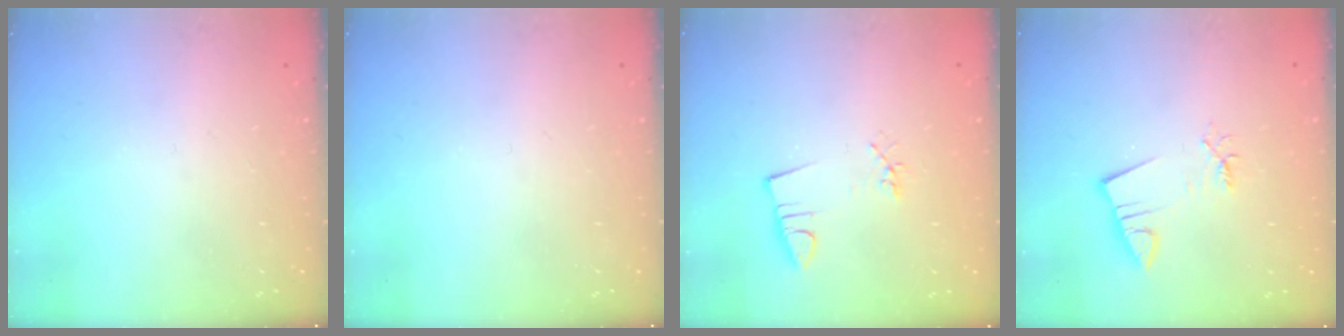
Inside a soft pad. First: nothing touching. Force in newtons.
{"total": 0.0}
{"total": 2.6, "press": 0.9, "slide": 2.4}
{"total": 2.8, "press": 2.8, "slide": 0.4}